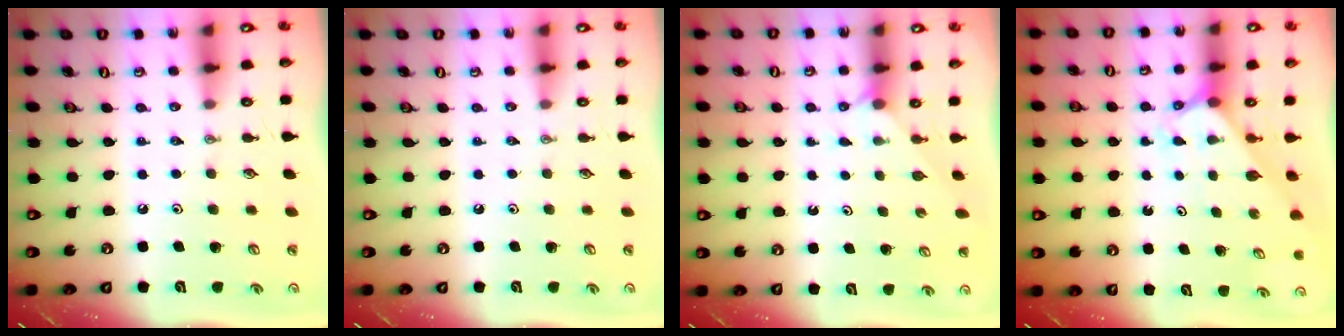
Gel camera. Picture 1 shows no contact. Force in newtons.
{"total": 0.0}
{"total": 3.0, "press": 2.9, "slide": 0.3}
{"total": 2.8, "press": 2.8, "slide": 0.2}